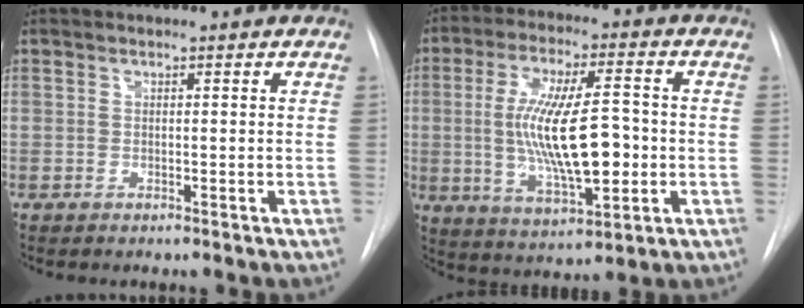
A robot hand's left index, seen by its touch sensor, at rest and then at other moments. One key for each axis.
{"total": 14.6, "fx": -1.0, "fy": 3.9, "fz": 14.0, "tx": -0.265, "ty": -0.001, "tz": -0.010}